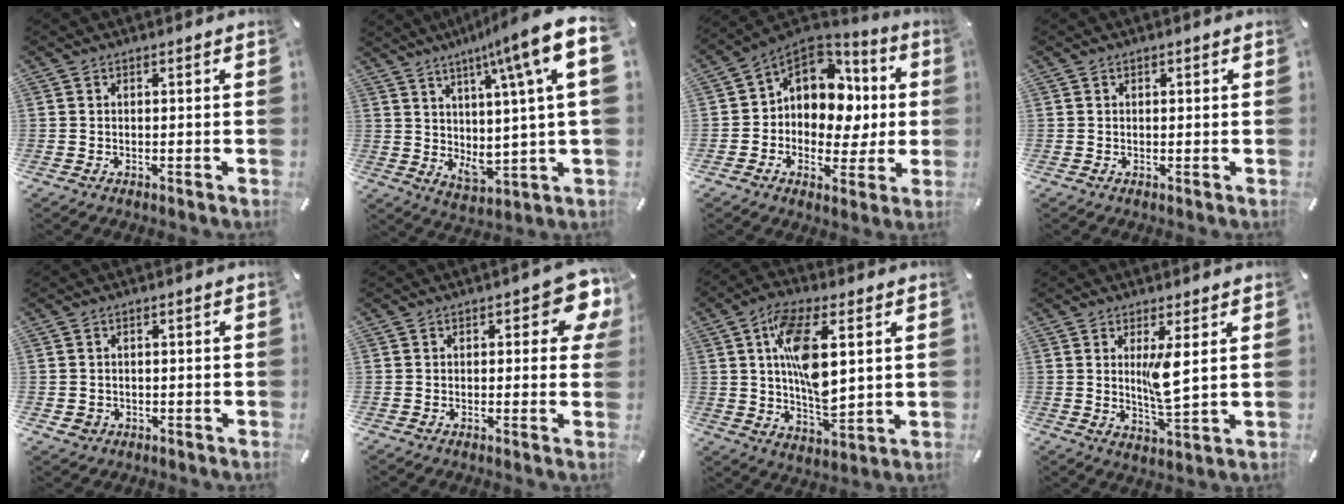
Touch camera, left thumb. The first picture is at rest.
{"total": 15.5, "force": [6.3, 2.9, 13.9], "torque": [-0.211, -0.053, 0.087]}
{"total": 13.0, "force": [2.9, 10.8, 6.6], "torque": [-0.095, -0.025, 0.062]}
{"total": 0.6, "force": [0.1, 0.3, 0.5], "torque": [-0.009, 0.002, 0.001]}
{"total": 1.8, "force": [-0.4, 1.7, 0.6], "torque": [-0.014, 0.005, -0.010]}
{"total": 8.0, "force": [2.7, 3.7, 6.5], "torque": [-0.079, -0.010, 0.041]}
{"total": 13.9, "force": [3.6, 6.5, 11.8], "torque": [-0.213, -0.006, 0.060]}
{"total": 7.5, "force": [1.8, 1.6, 7.1], "torque": [-0.130, -0.020, 0.021]}